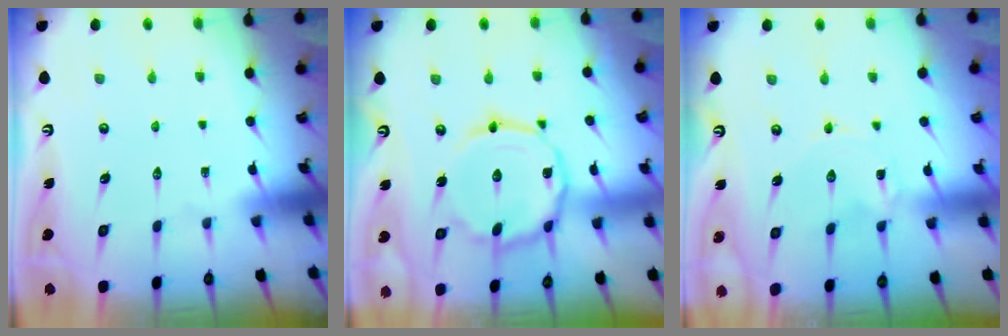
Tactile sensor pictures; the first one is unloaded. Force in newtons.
{"total": 13.3, "press": 13.3, "slide": 0.8}
{"total": 0.0}